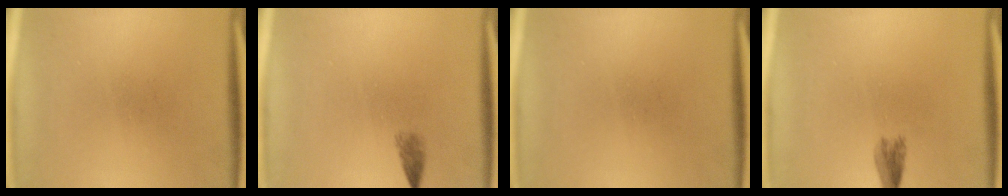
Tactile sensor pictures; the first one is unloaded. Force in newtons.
{"total": 1.3}
{"total": 0.0}
{"total": 2.3}